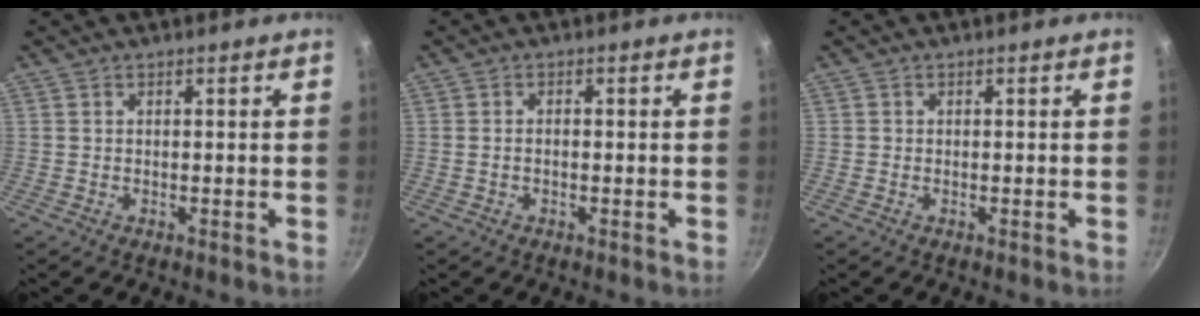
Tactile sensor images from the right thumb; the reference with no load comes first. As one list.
[{"total": 1.1, "force": [-0.3, 0.7, 0.8], "torque": [-0.016, 0.009, -0.007]}, {"total": 0.0}]